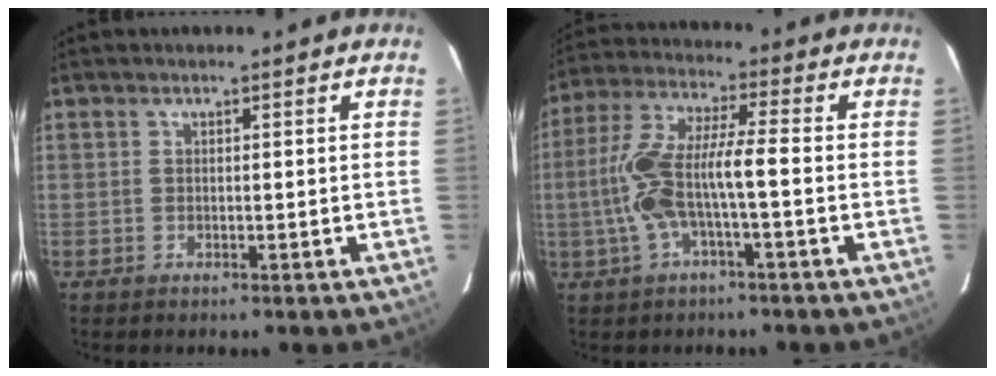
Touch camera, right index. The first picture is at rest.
{"total": 9.8, "force": [-2.1, 1.2, 9.5], "torque": [-0.207, 0.023, -0.044]}